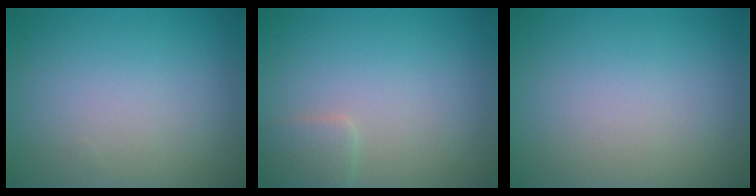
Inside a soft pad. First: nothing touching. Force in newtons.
{"total": 1.6, "press": 1.6, "slide": 0.1}
{"total": 0.0}